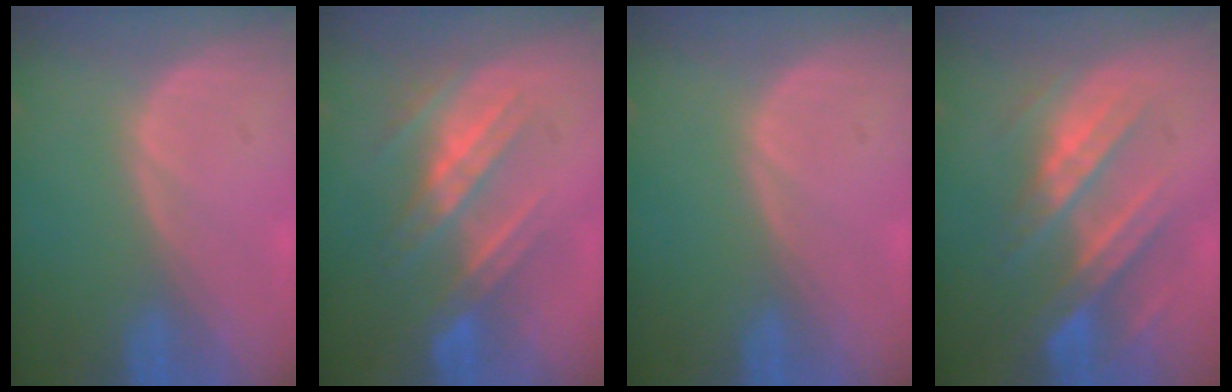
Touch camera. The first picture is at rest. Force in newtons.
{"total": 7.8, "press": 7.2, "slide": 2.9}
{"total": 0.0}
{"total": 8.9, "press": 7.8, "slide": 4.4}